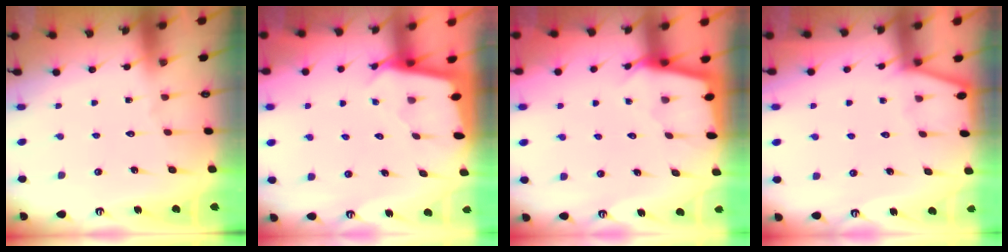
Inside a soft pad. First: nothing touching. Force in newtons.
{"total": 2.4, "press": 2.4, "slide": 0.1}
{"total": 3.5, "press": 3.5, "slide": 0.4}
{"total": 2.5, "press": 2.5, "slide": 0.3}